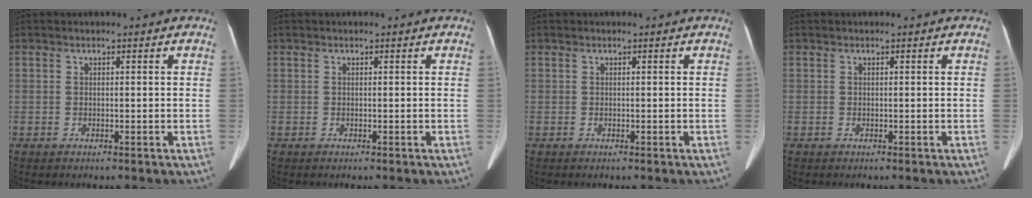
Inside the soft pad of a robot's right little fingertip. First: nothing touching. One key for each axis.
{"total": 0.0}
{"total": 0.0}
{"total": 0.0}